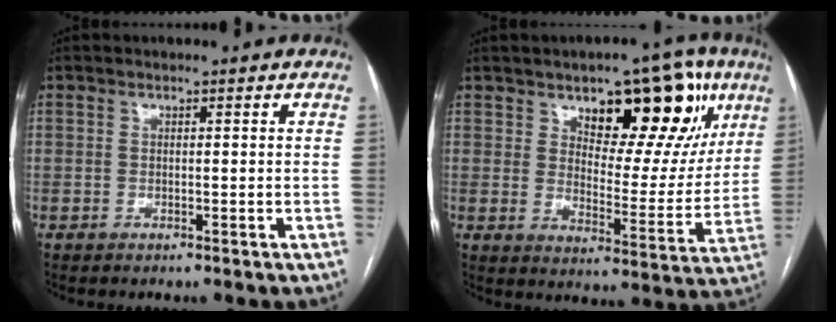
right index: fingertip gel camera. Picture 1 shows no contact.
{"total": 16.9, "force": [8.9, 7.6, 12.2], "torque": [-0.137, 0.009, 0.129]}